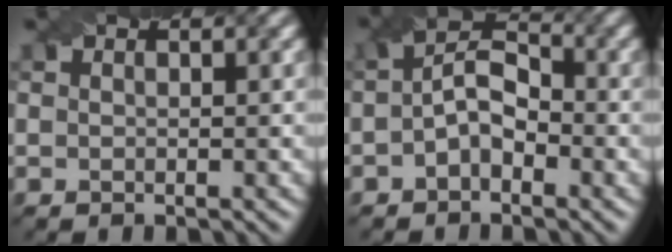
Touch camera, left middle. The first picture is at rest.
{"total": 4.0, "force": [-0.8, 2.4, 3.1], "torque": [-0.054, 0.010, -0.019]}